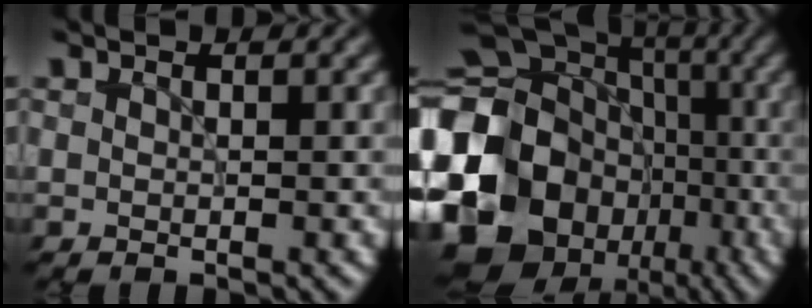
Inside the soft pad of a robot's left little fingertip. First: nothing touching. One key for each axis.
{"total": 22.9, "fx": -5.5, "fy": 19.4, "fz": 10.9, "tx": -0.226, "ty": -0.023, "tz": -0.116}